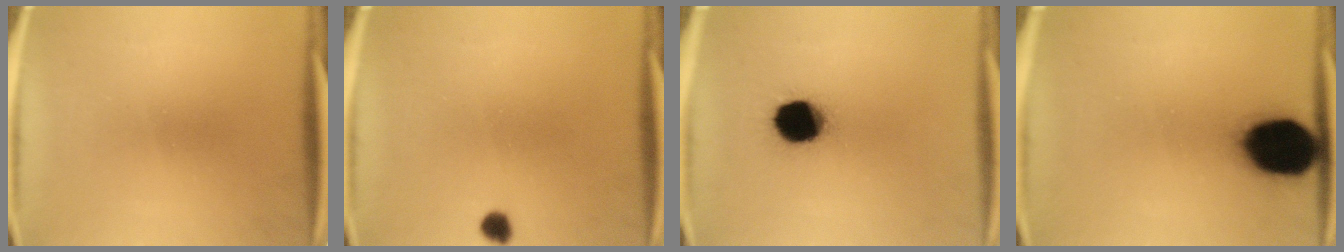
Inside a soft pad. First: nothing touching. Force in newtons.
{"total": 2.0}
{"total": 12.7}
{"total": 19.5}